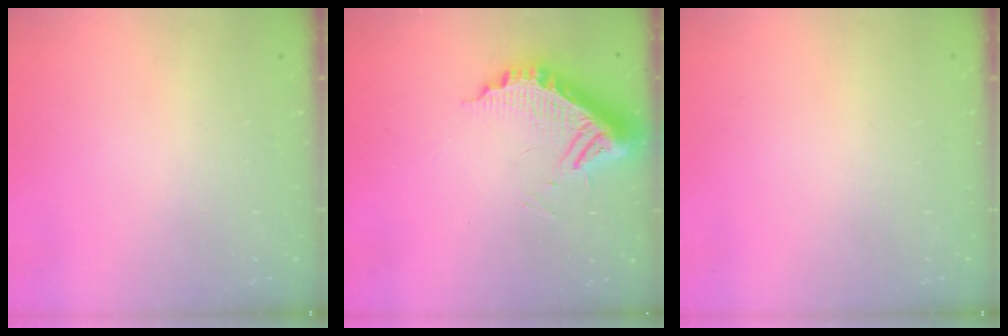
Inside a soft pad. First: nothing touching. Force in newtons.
{"total": 11.7, "press": 11.7, "slide": 1.0}
{"total": 0.0}